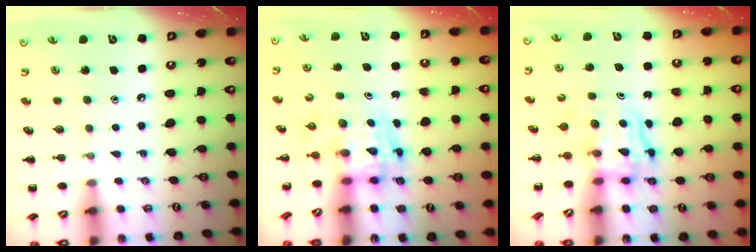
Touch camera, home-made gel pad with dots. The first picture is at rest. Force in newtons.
{"total": 3.4, "press": 3.4, "slide": 0.6}
{"total": 3.5, "press": 3.4, "slide": 0.3}